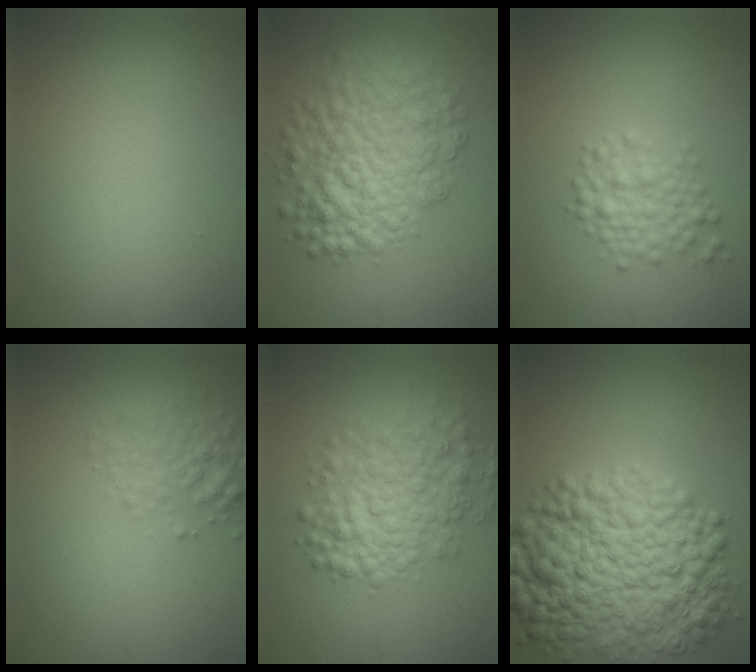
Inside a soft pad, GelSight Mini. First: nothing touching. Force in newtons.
{"total": 7.5, "press": 7.5, "slide": 0.2}
{"total": 2.8, "press": 2.8, "slide": 0.1}
{"total": 2.6, "press": 2.6, "slide": 0.1}
{"total": 5.9, "press": 5.9, "slide": 0.2}
{"total": 11.3, "press": 11.3, "slide": 0.1}